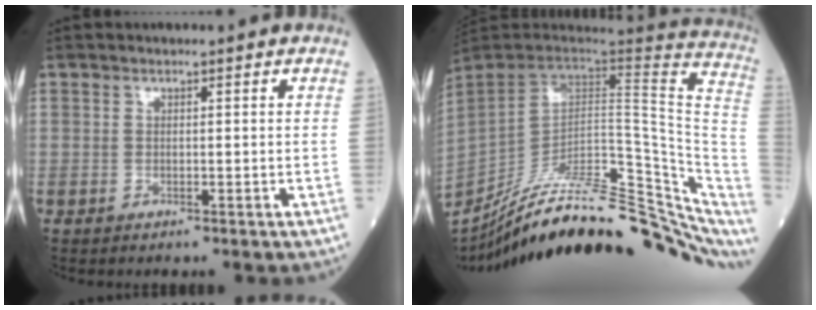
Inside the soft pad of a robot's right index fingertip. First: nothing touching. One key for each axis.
{"total": 37.1, "fx": -26.7, "fy": 9.7, "fz": 23.8, "tx": -0.313, "ty": -0.036, "tz": -0.377}